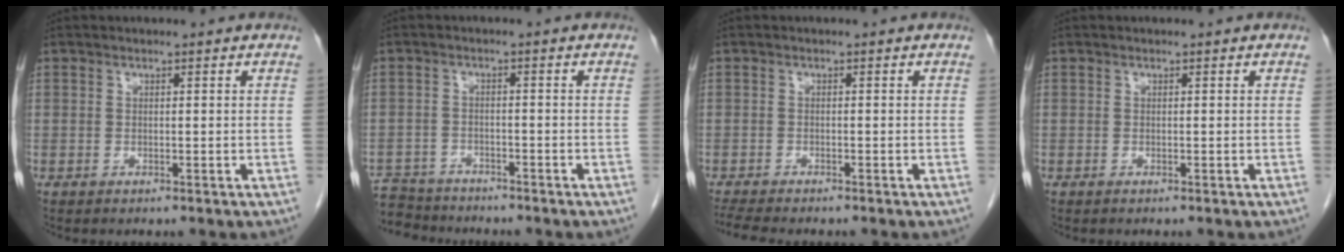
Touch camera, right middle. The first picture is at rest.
{"total": 7.3, "force": [-6.9, 2.1, 0.5], "torque": [-0.010, 0.001, -0.116]}
{"total": 4.5, "force": [-4.0, 0.3, 1.9], "torque": [-0.039, -0.014, -0.065]}
{"total": 0.0}